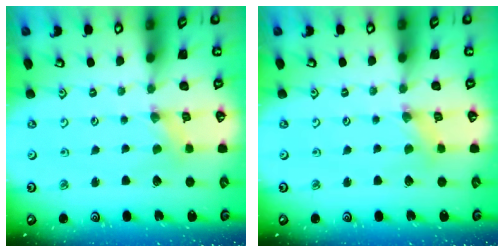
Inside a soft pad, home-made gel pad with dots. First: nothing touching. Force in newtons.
{"total": 1.1, "press": 1.0, "slide": 0.3}